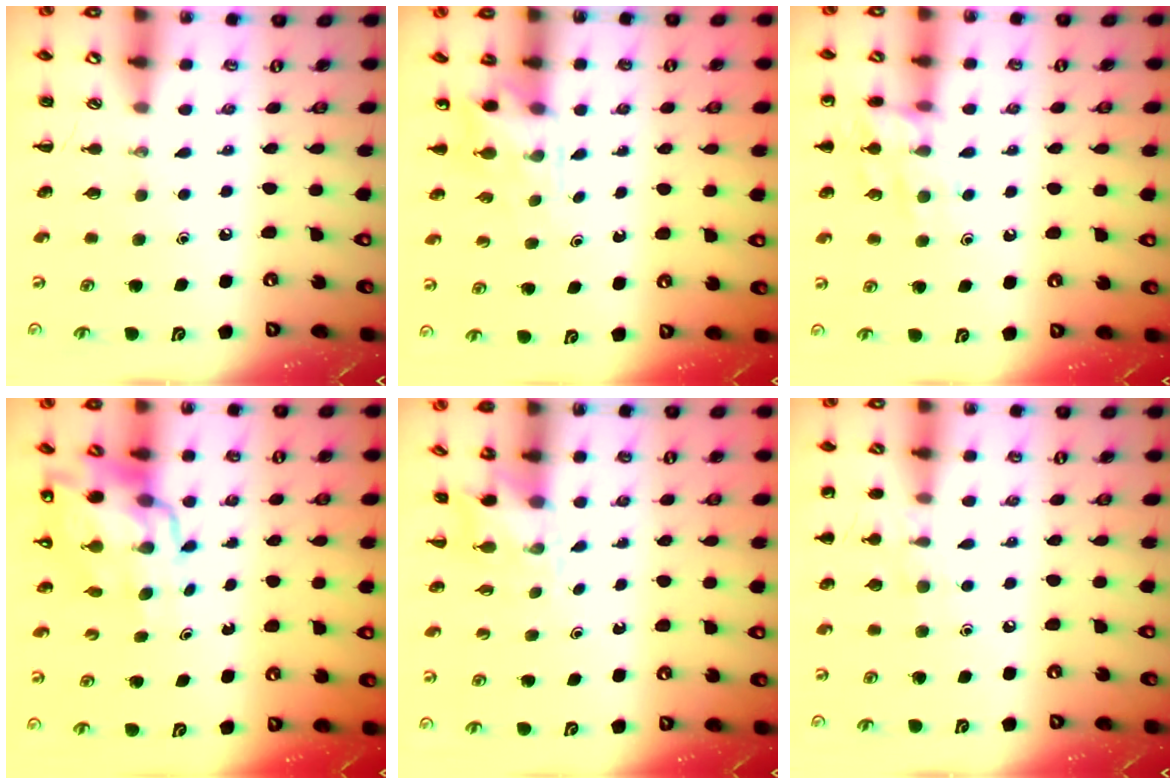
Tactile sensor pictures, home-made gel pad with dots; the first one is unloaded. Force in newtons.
{"total": 3.4, "press": 3.2, "slide": 1.1}
{"total": 12.6, "press": 12.5, "slide": 1.0}
{"total": 13.7, "press": 13.1, "slide": 4.1}
{"total": 2.9, "press": 2.7, "slide": 1.2}
{"total": 7.2, "press": 6.9, "slide": 1.9}